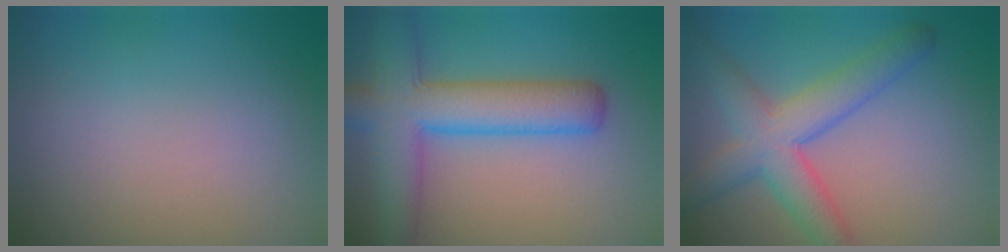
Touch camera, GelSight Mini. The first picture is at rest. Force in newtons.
{"total": 7.5, "press": 7.5, "slide": 0.3}
{"total": 5.6, "press": 5.6, "slide": 0.2}